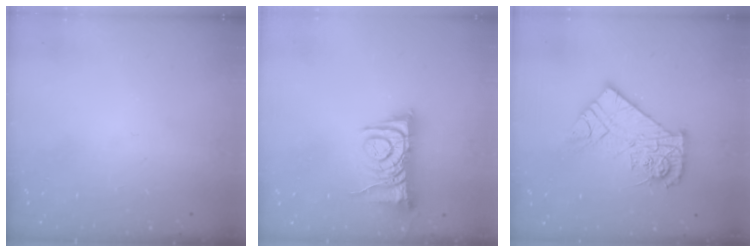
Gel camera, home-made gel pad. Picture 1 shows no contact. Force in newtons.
{"total": 8.2, "press": 8.2, "slide": 0.7}
{"total": 14.6, "press": 14.6, "slide": 1.4}